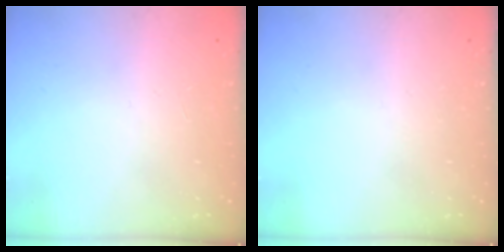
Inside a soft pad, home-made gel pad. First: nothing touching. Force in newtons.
{"total": 0.0}